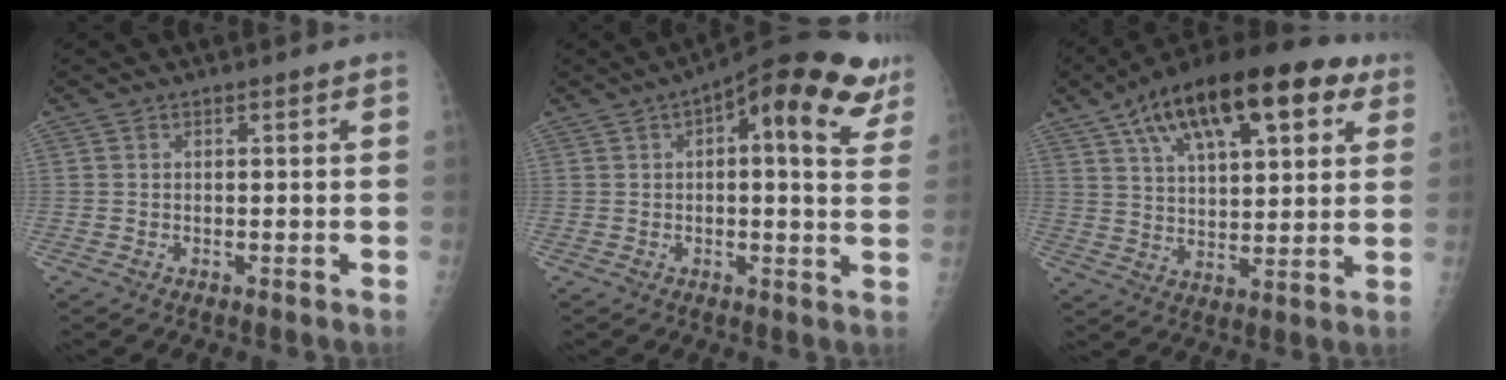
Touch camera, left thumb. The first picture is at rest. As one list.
[{"total": 17.2, "force": [8.0, 6.1, 13.9], "torque": [-0.164, -0.005, 0.099]}, {"total": 22.3, "force": [11.5, 9.9, 16.3], "torque": [-0.241, -0.004, 0.184]}]